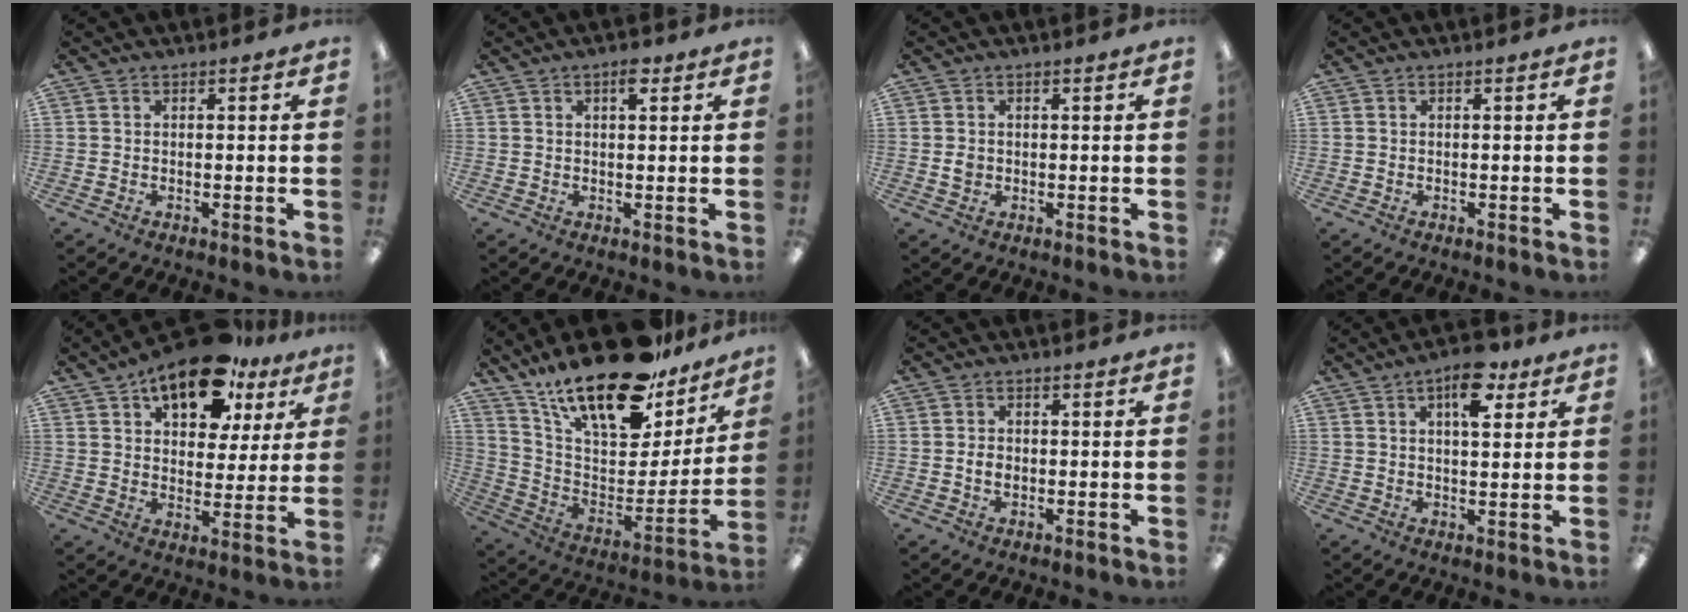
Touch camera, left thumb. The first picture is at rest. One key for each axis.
{"total": 3.5, "fx": 2.0, "fy": 1.4, "fz": 2.6, "tx": -0.023, "ty": -0.008, "tz": 0.026}
{"total": 1.1, "fx": 0.1, "fy": 1.1, "fz": 0.3, "tx": 0.000, "ty": 0.001, "tz": -0.001}
{"total": 0.0}
{"total": 16.7, "fx": 11.1, "fy": 8.2, "fz": 9.5, "tx": -0.146, "ty": -0.052, "tz": 0.189}
{"total": 23.9, "fx": 18.0, "fy": 8.8, "fz": 12.9, "tx": -0.201, "ty": -0.127, "tz": 0.308}
{"total": 1.9, "fx": -0.1, "fy": 1.5, "fz": 1.2, "tx": -0.021, "ty": 0.005, "tz": -0.003}
{"total": 10.3, "fx": 5.3, "fy": 4.9, "fz": 7.4, "tx": -0.097, "ty": -0.021, "tz": 0.086}